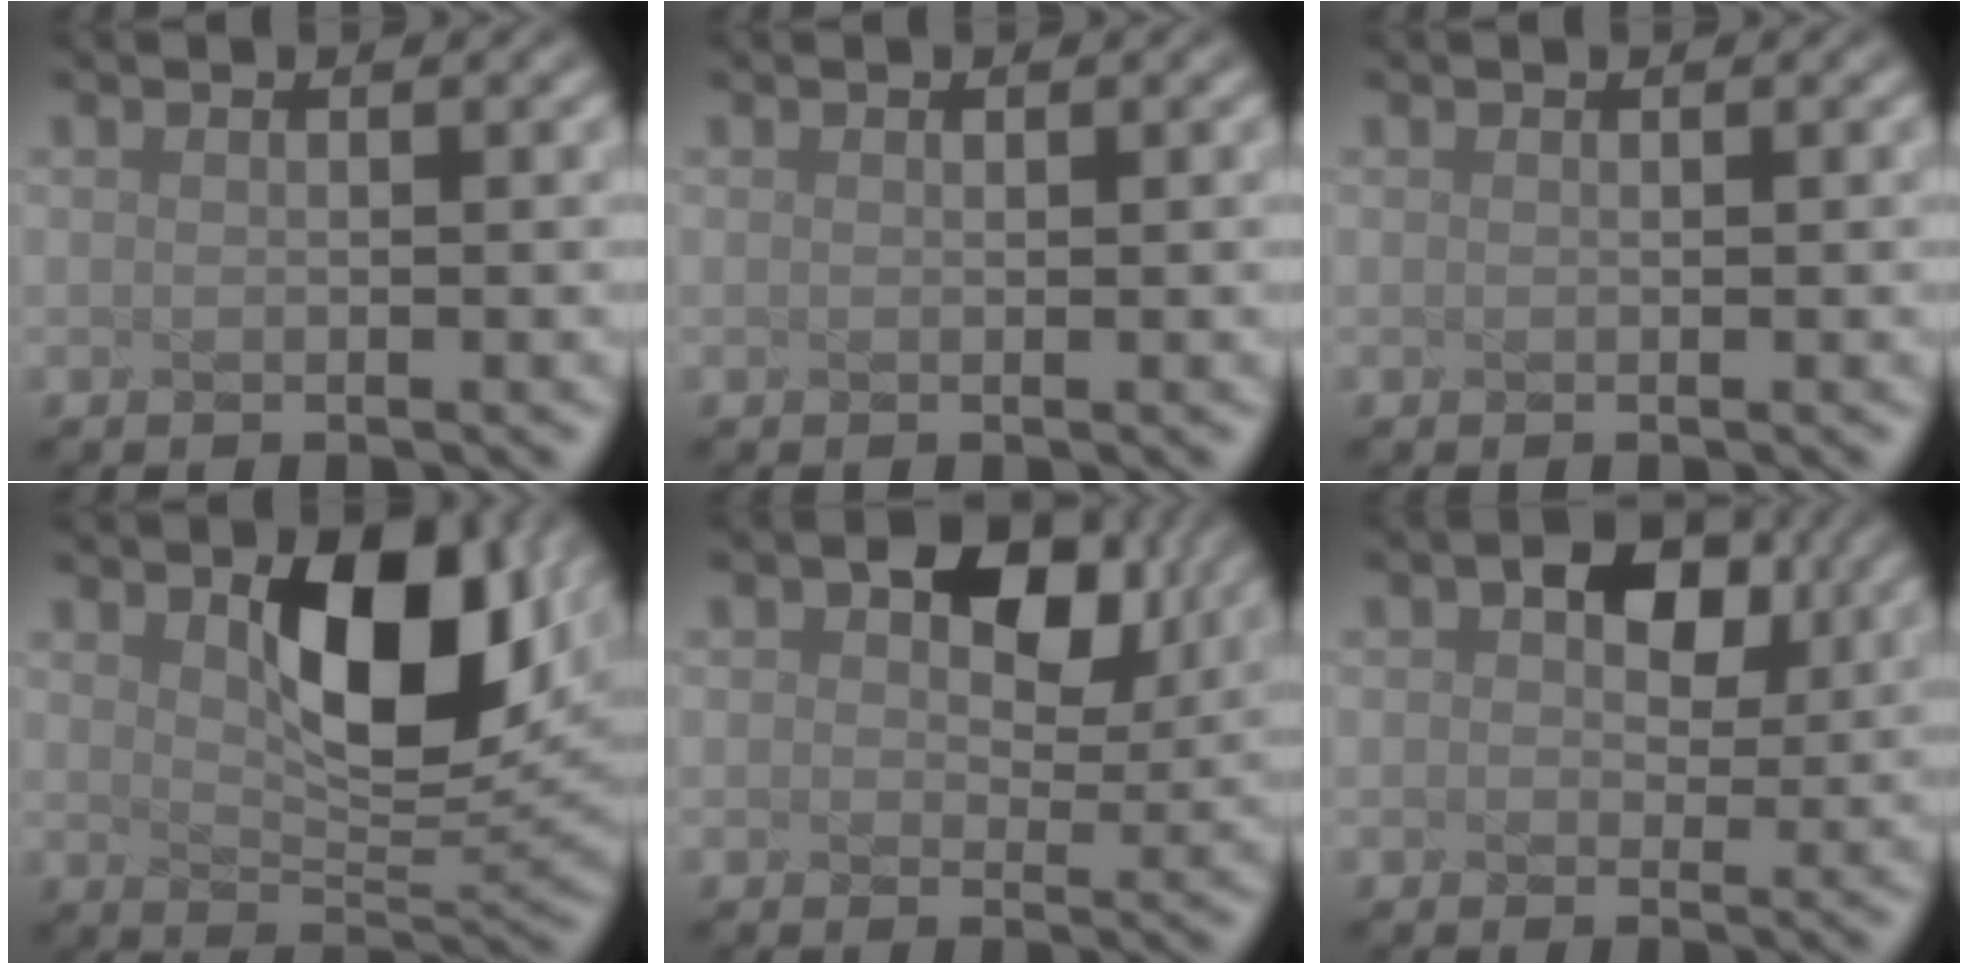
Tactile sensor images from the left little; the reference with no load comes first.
{"total": 0.5, "force": [-0.3, -0.4, -0.3], "torque": [-0.001, -0.010, 0.007]}
{"total": 0.0}
{"total": 6.3, "force": [1.3, 2.5, 5.7], "torque": [-0.118, -0.016, 0.063]}
{"total": 3.7, "force": [1.5, 2.2, 2.7], "torque": [-0.070, -0.011, 0.054]}
{"total": 2.1, "force": [0.5, 1.4, 1.4], "torque": [-0.053, -0.007, 0.042]}